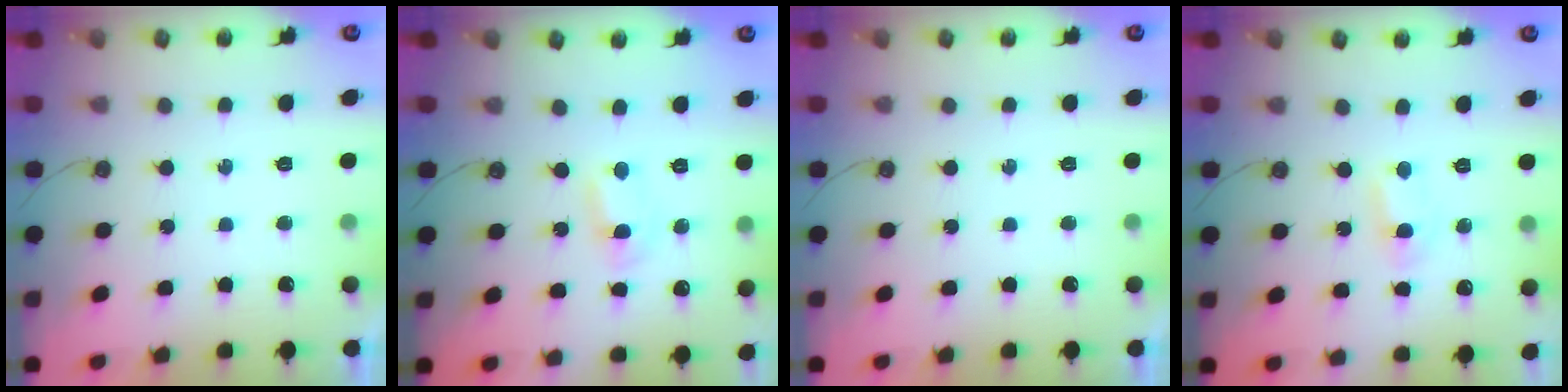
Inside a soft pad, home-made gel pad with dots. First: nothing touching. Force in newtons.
{"total": 1.7, "press": 1.7, "slide": 0.1}
{"total": 0.0}
{"total": 2.0, "press": 1.9, "slide": 0.7}